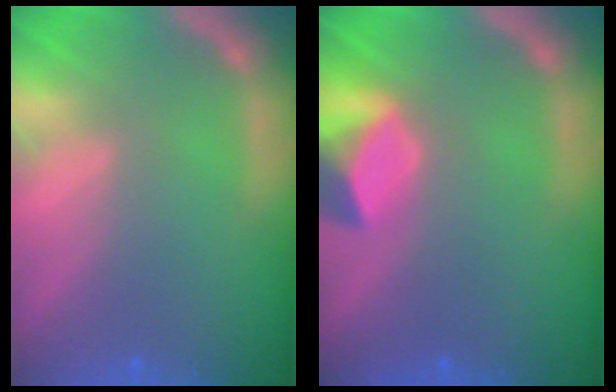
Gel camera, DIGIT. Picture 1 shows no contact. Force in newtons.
{"total": 4.0}